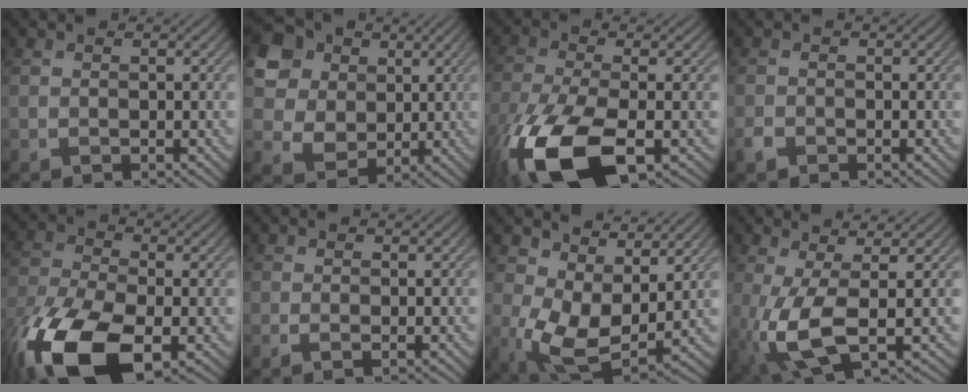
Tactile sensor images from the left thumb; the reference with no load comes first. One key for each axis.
{"total": 12.6, "fx": 4.3, "fy": 10.4, "fz": 5.8, "tx": -0.192, "ty": 0.013, "tz": 0.098}
{"total": 14.6, "fx": -6.2, "fy": 6.0, "fz": 11.7, "tx": -0.282, "ty": -0.042, "tz": -0.115}
{"total": 1.1, "fx": -0.8, "fy": 0.6, "fz": 0.4, "tx": -0.009, "ty": -0.003, "tz": -0.018}
{"total": 15.1, "fx": -7.3, "fy": 7.3, "fz": 11.0, "tx": -0.262, "ty": -0.046, "tz": -0.137}
{"total": 0.8, "fx": -0.2, "fy": 0.1, "fz": 0.8, "tx": -0.016, "ty": -0.004, "tz": -0.006}
{"total": 9.3, "fx": 2.8, "fy": 5.3, "fz": 7.1, "tx": -0.148, "ty": -0.013, "tz": 0.051}
{"total": 8.0, "fx": -0.8, "fy": 2.5, "fz": 7.5, "tx": -0.169, "ty": -0.004, "tz": -0.015}